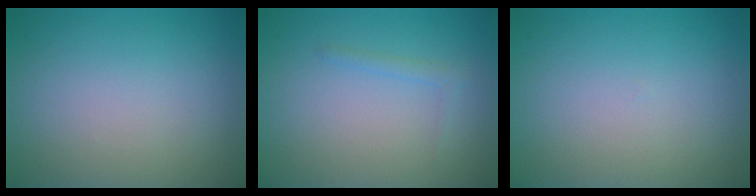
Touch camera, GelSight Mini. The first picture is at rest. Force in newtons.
{"total": 0.8, "press": 0.8, "slide": 0.1}
{"total": 0.0}